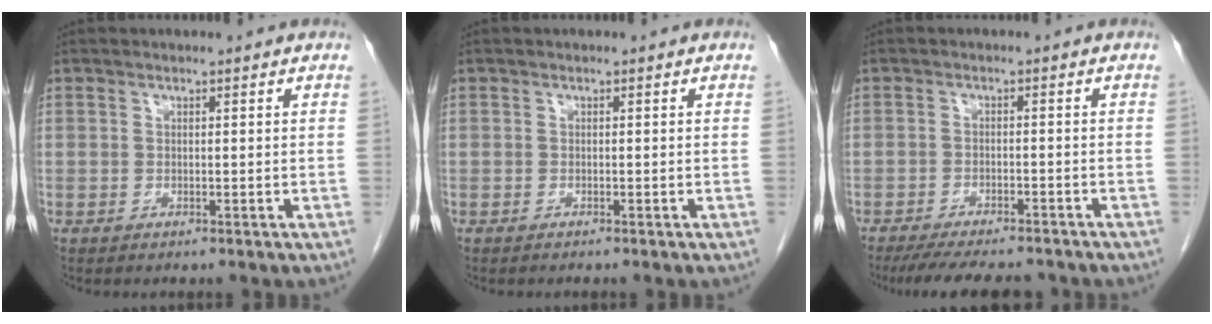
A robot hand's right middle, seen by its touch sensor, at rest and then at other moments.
{"total": 0.0}
{"total": 11.3, "force": [-10.0, 2.3, 4.8], "torque": [-0.073, -0.009, -0.137]}